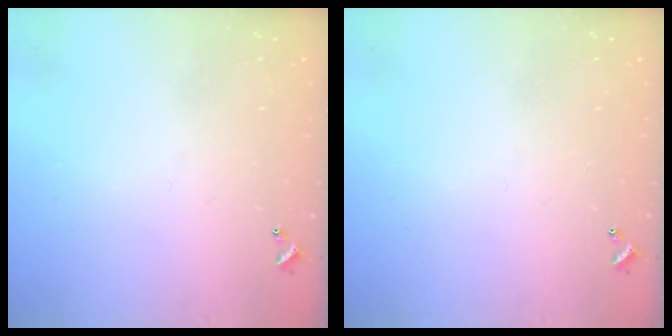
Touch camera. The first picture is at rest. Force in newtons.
{"total": 0.0}